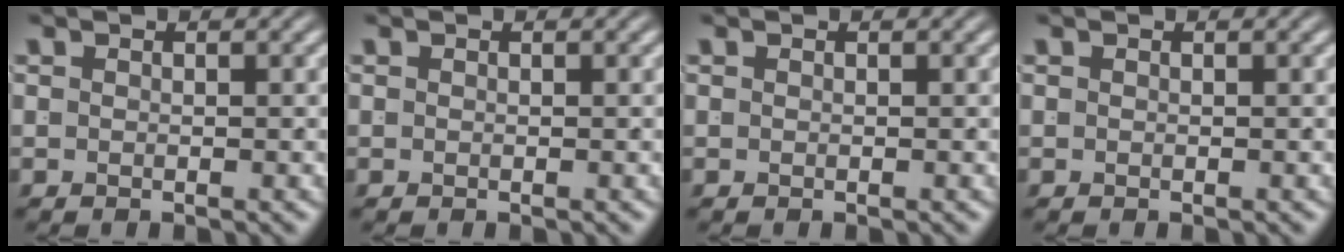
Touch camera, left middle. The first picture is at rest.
{"total": 0.0}
{"total": 0.0}
{"total": 0.0}